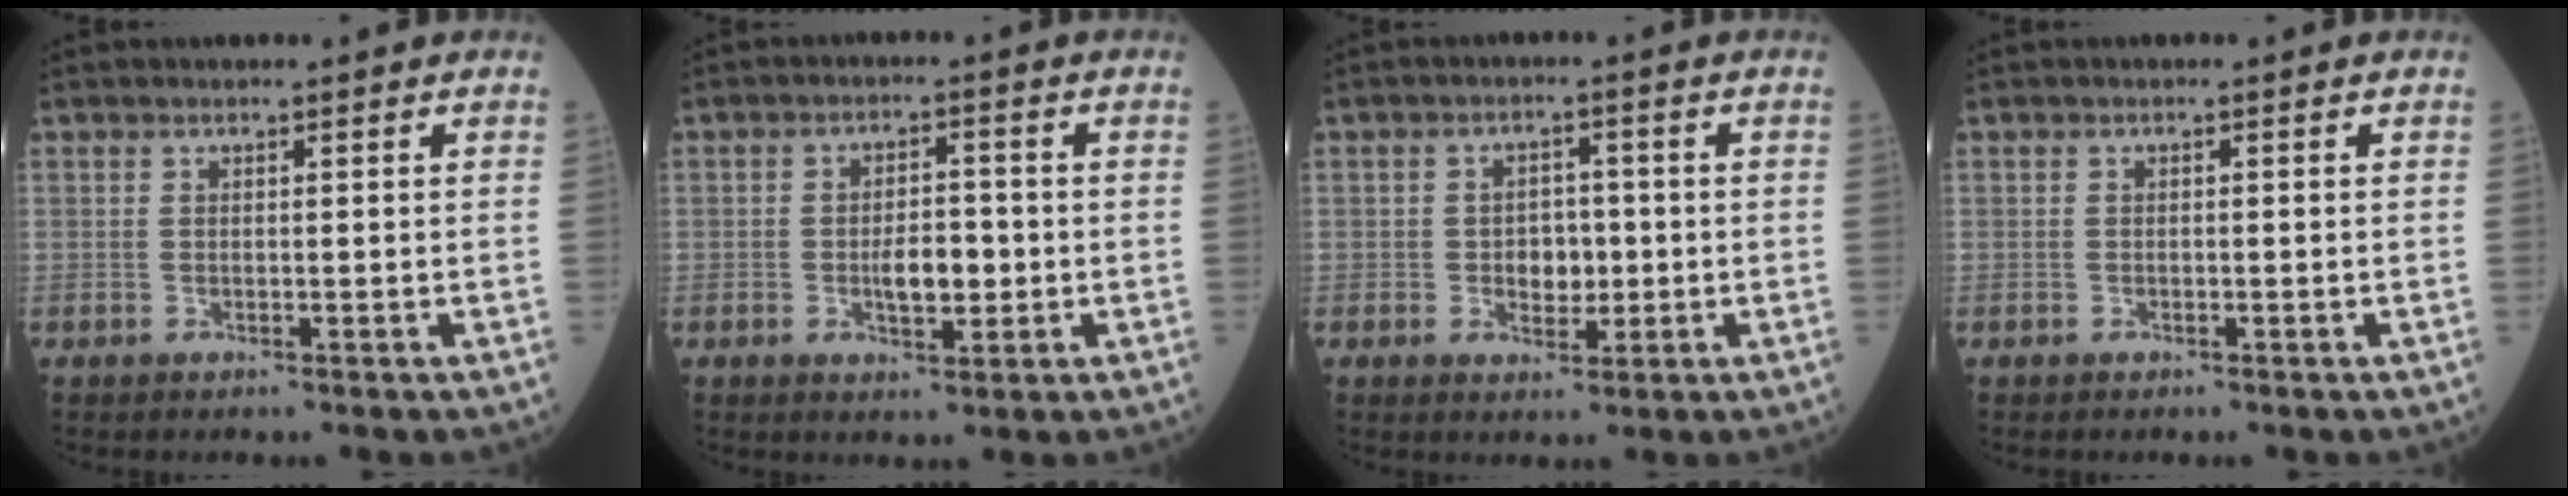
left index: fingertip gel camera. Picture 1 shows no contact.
{"total": 4.9, "force": [-1.0, 2.1, 4.3], "torque": [-0.071, -0.002, -0.017]}
{"total": 3.9, "force": [-0.6, 2.7, 2.8], "torque": [-0.039, 0.005, -0.007]}
{"total": 0.0}